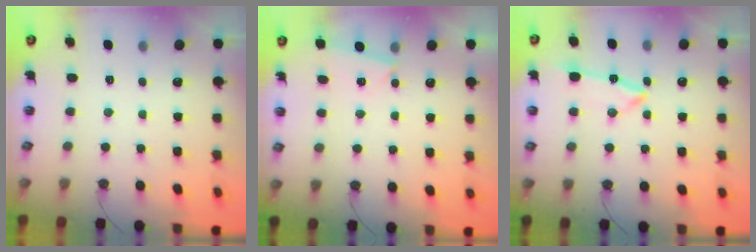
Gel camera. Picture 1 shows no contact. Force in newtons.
{"total": 2.9, "press": 2.8, "slide": 0.6}
{"total": 9.4, "press": 9.3, "slide": 1.2}